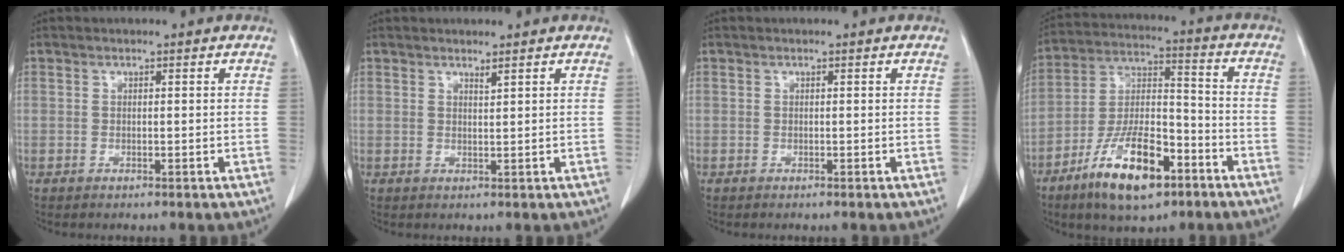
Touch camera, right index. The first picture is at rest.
{"total": 0.8, "force": [0.7, -0.2, 0.3], "torque": [-0.012, -0.009, 0.015]}
{"total": 0.0}
{"total": 14.6, "force": [-8.4, 5.0, 10.9], "torque": [-0.210, -0.002, -0.148]}